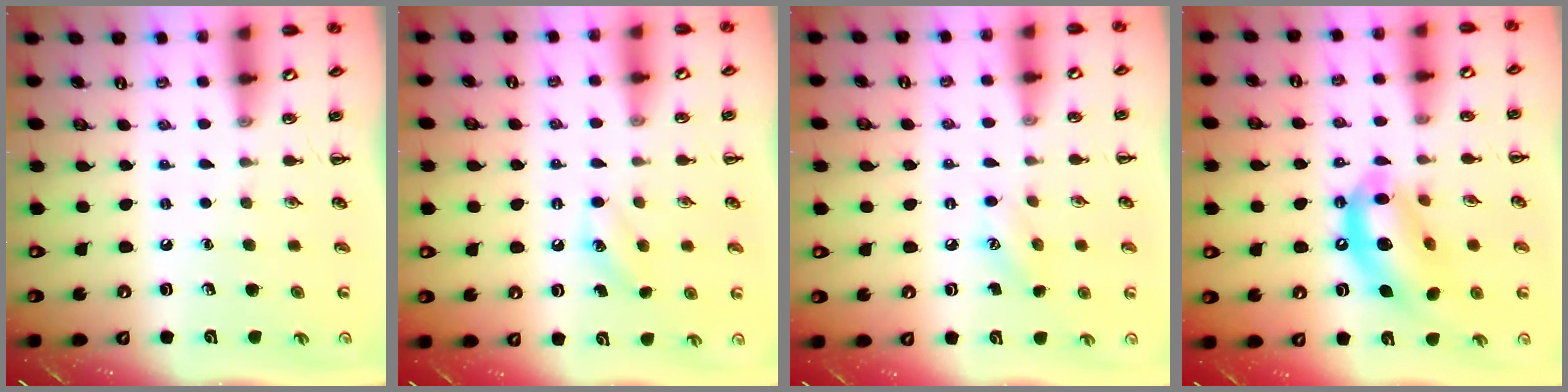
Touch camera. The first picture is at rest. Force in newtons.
{"total": 5.6, "press": 5.4, "slide": 1.6}
{"total": 6.7, "press": 6.4, "slide": 1.8}
{"total": 14.0, "press": 13.6, "slide": 3.6}